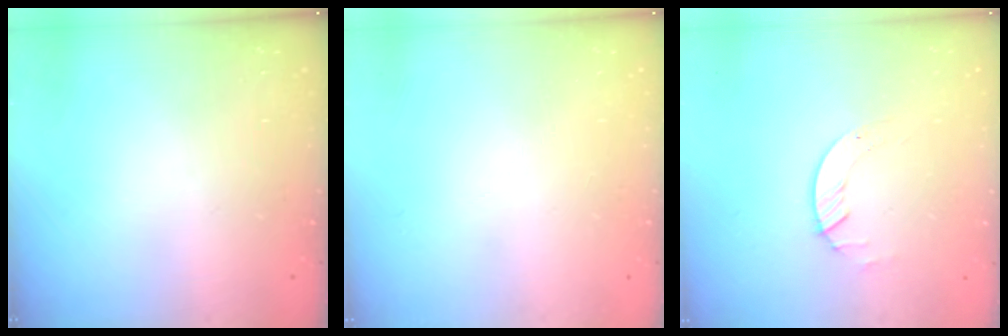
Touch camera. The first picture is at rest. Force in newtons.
{"total": 0.0}
{"total": 2.0, "press": 2.0, "slide": 0.2}